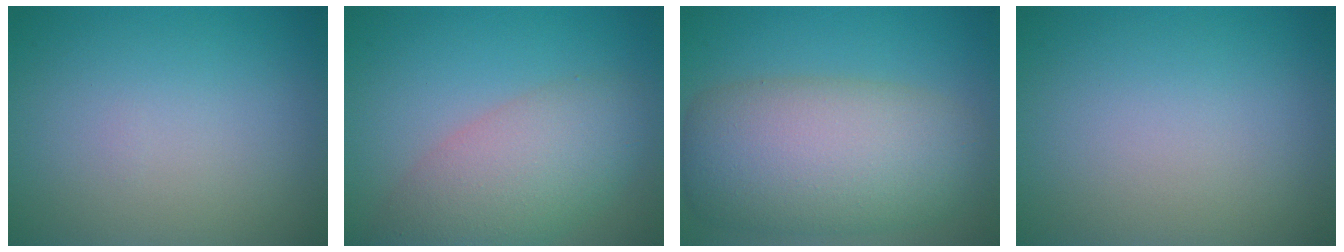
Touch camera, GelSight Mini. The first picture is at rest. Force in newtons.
{"total": 6.3, "press": 6.2, "slide": 0.8}
{"total": 10.4, "press": 10.3, "slide": 0.5}
{"total": 0.0}